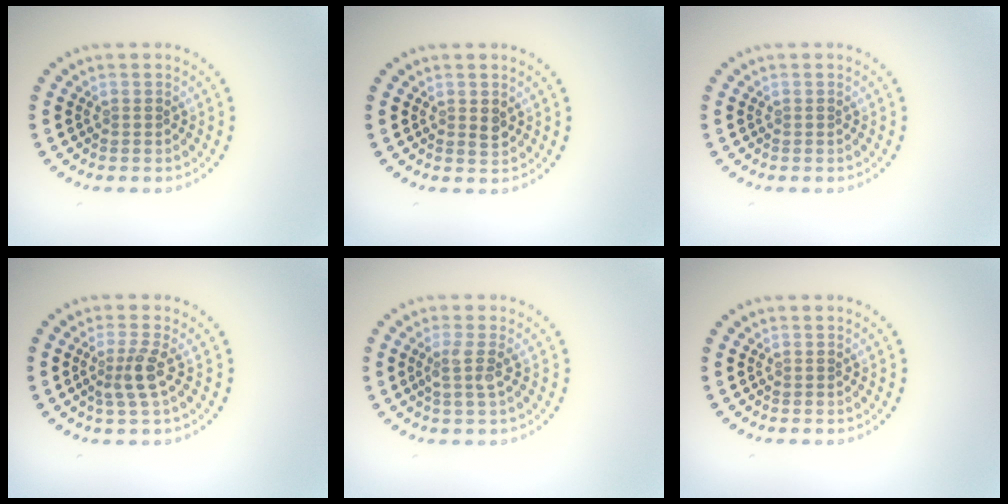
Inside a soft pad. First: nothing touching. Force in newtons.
{"total": 1.2, "press": 1.2, "slide": 0.1}
{"total": 0.0}
{"total": 2.3, "press": 1.7, "slide": 1.5}
{"total": 1.8, "press": 1.3, "slide": 1.2}
{"total": 0.0}